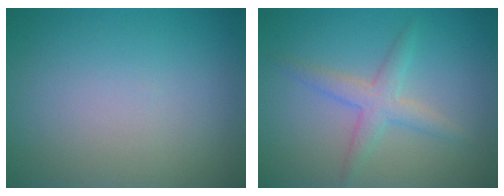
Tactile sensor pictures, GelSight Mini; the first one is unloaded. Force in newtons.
{"total": 2.7, "press": 2.7, "slide": 0.1}